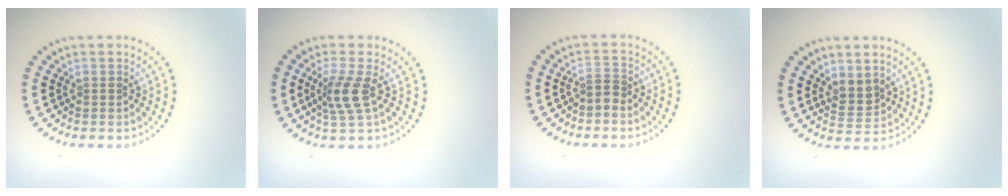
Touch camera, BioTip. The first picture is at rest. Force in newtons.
{"total": 2.8, "press": 2.1, "slide": 1.9}
{"total": 1.4, "press": 0.9, "slide": 1.2}
{"total": 2.0, "press": 1.7, "slide": 1.1}